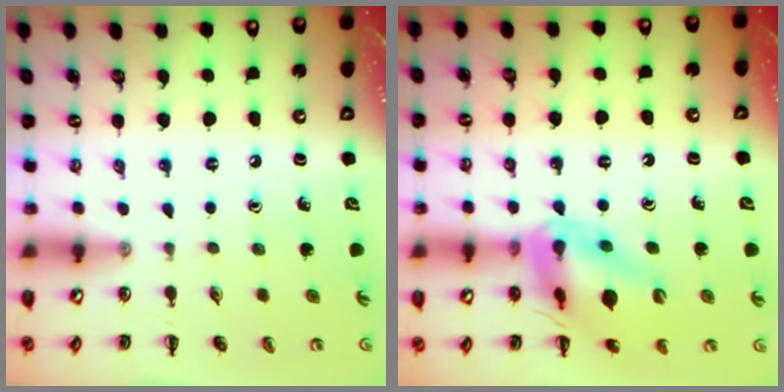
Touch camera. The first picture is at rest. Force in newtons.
{"total": 15.7, "press": 15.5, "slide": 2.5}